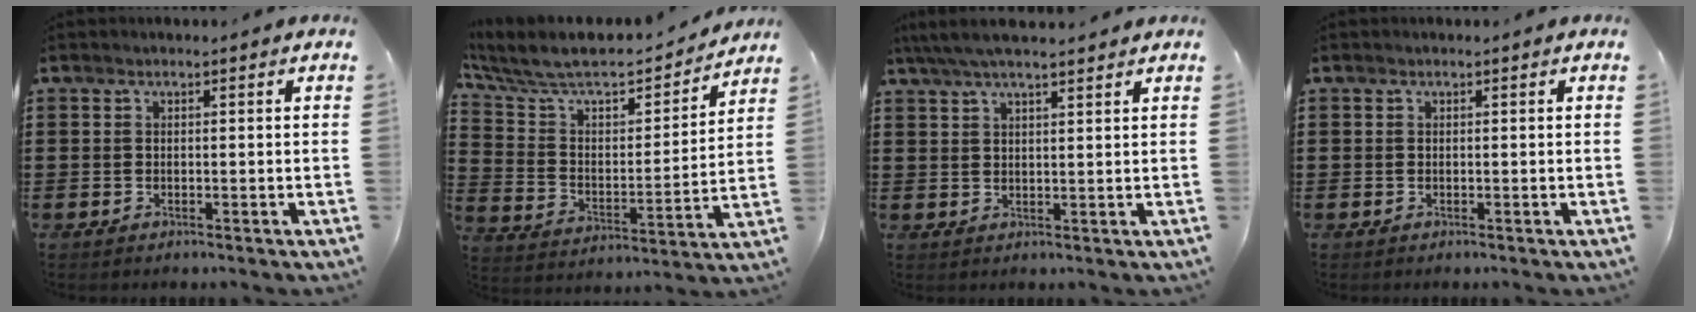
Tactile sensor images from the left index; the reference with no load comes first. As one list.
[{"total": 7.9, "force": [6.9, 2.5, 3.1], "torque": [-0.094, -0.050, 0.115]}, {"total": 4.6, "force": [3.8, 0.6, 2.6], "torque": [-0.060, -0.001, 0.069]}, {"total": 0.0}]